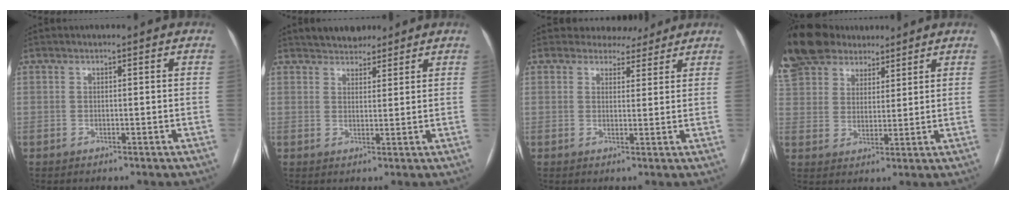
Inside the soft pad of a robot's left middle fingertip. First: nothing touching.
{"total": 4.6, "force": [4.1, 1.9, 1.0], "torque": [-0.009, 0.012, 0.066]}
{"total": 4.8, "force": [4.4, 2.0, 0.1], "torque": [0.008, -0.001, 0.050]}
{"total": 16.0, "force": [12.4, 8.5, 5.6], "torque": [-0.144, 0.048, 0.228]}